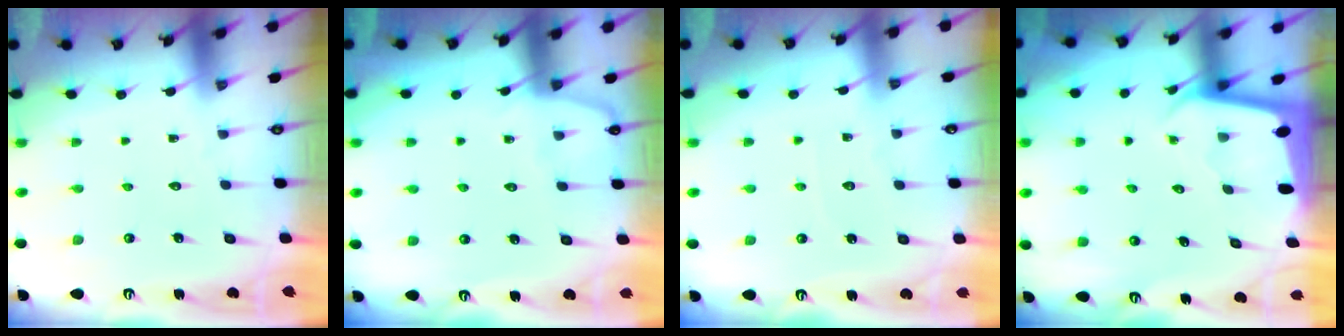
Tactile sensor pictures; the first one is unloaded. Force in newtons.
{"total": 2.0, "press": 2.0, "slide": 0.4}
{"total": 3.0, "press": 2.9, "slide": 0.4}
{"total": 1.7, "press": 1.7, "slide": 0.1}